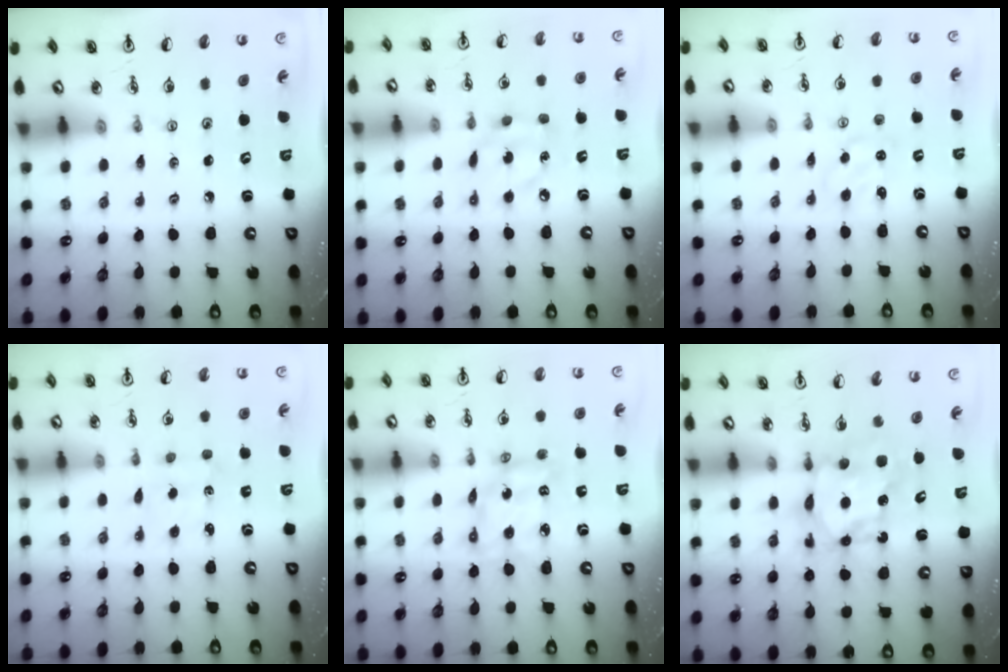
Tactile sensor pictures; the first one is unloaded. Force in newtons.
{"total": 7.9, "press": 7.8, "slide": 0.3}
{"total": 1.5, "press": 1.5, "slide": 0.2}
{"total": 1.7, "press": 1.6, "slide": 0.5}
{"total": 8.3, "press": 8.2, "slide": 0.6}
{"total": 7.3, "press": 7.3, "slide": 0.6}